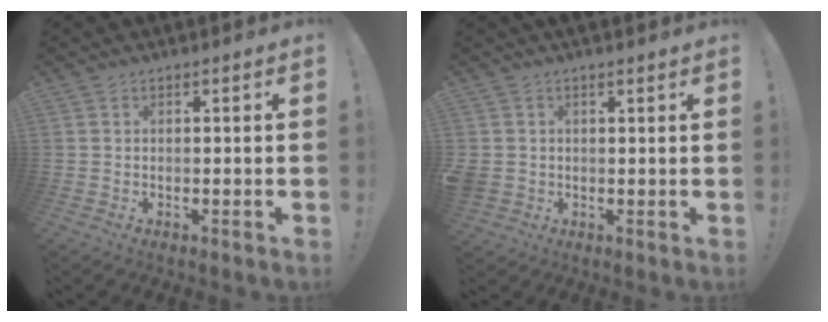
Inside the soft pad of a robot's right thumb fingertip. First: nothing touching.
{"total": 3.3, "force": [1.5, 2.8, 0.6], "torque": [-0.004, -0.009, 0.032]}